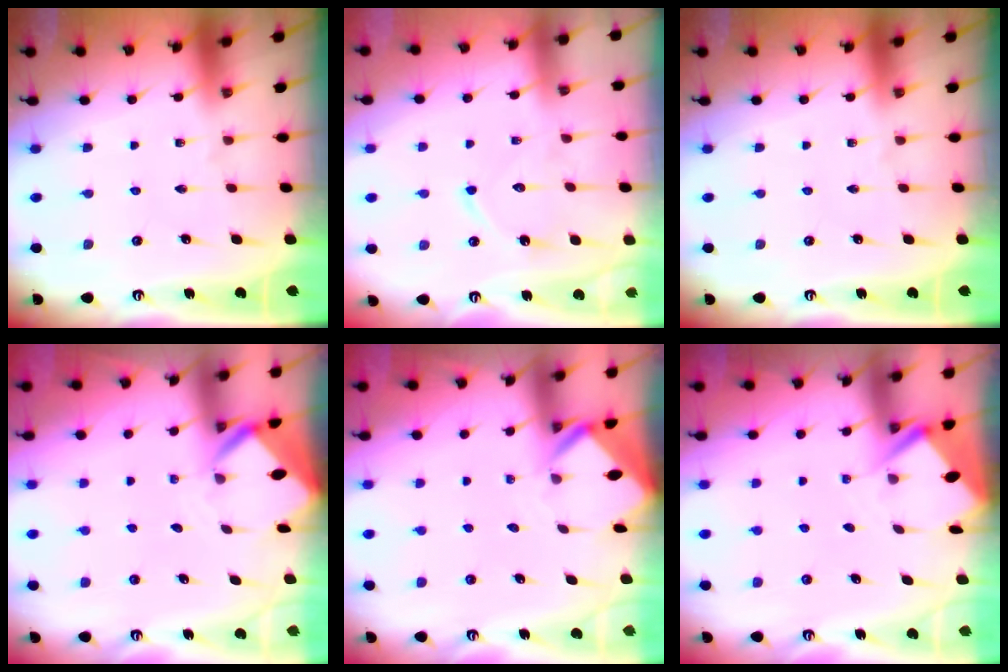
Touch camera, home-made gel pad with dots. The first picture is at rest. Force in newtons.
{"total": 9.1, "press": 9.1, "slide": 0.6}
{"total": 0.0}
{"total": 3.2, "press": 3.2, "slide": 0.2}
{"total": 2.8, "press": 2.8, "slide": 0.2}
{"total": 2.9, "press": 2.8, "slide": 0.4}